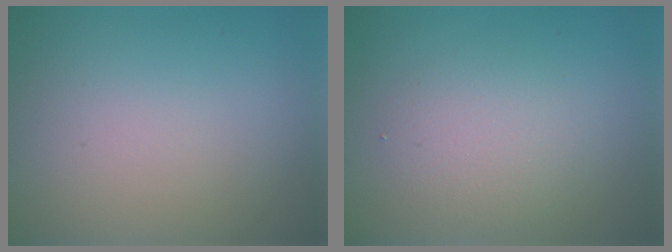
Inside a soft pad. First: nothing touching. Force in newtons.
{"total": 2.7, "press": 2.7, "slide": 0.2}